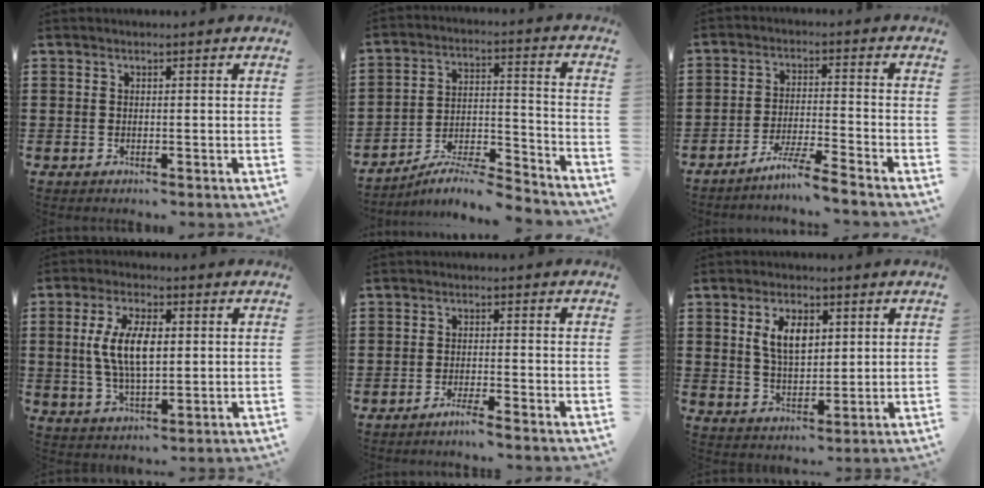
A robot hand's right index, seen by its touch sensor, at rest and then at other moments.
{"total": 7.0, "force": [-6.6, 0.3, 2.3], "torque": [-0.034, -0.001, -0.131]}
{"total": 5.5, "force": [-5.0, -0.8, 2.3], "torque": [-0.051, -0.016, -0.097]}
{"total": 8.5, "force": [0.8, 3.5, 7.7], "torque": [-0.168, 0.004, 0.008]}
{"total": 2.2, "force": [-1.9, -0.4, 1.0], "torque": [-0.017, -0.001, -0.034]}
{"total": 6.1, "force": [2.1, 3.2, 4.8], "torque": [-0.095, 0.007, 0.034]}